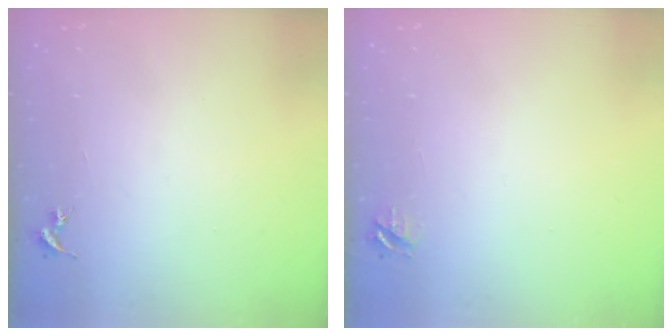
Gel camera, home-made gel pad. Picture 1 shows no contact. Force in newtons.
{"total": 4.2, "press": 4.1, "slide": 0.5}